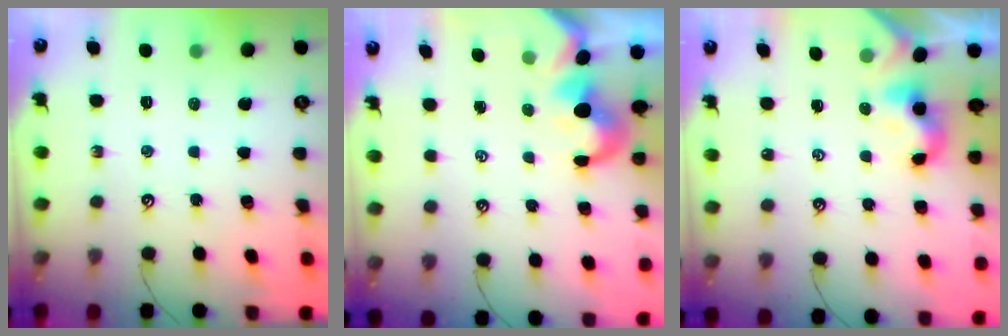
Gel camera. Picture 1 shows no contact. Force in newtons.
{"total": 1.4, "press": 1.1, "slide": 0.9}
{"total": 2.4, "press": 2.4, "slide": 0.2}